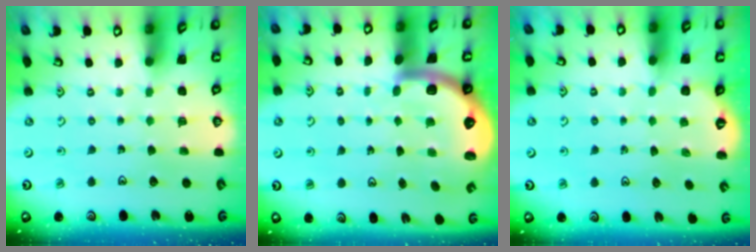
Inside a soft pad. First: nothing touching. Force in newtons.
{"total": 5.4, "press": 5.1, "slide": 1.7}
{"total": 2.6, "press": 1.9, "slide": 1.9}